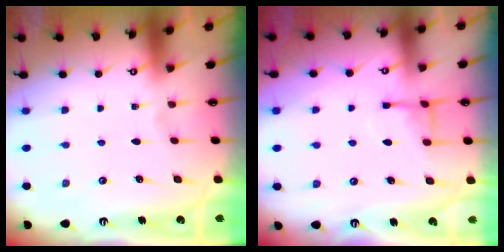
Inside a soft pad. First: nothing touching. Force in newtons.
{"total": 7.7, "press": 7.7, "slide": 0.4}